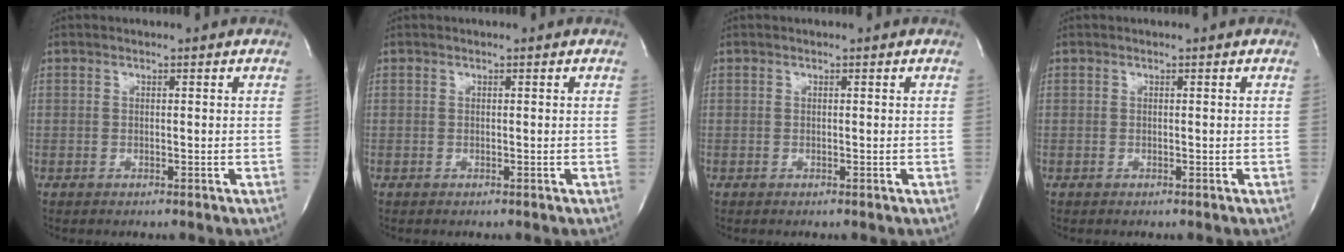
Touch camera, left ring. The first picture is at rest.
{"total": 0.0}
{"total": 0.0}
{"total": 0.0}